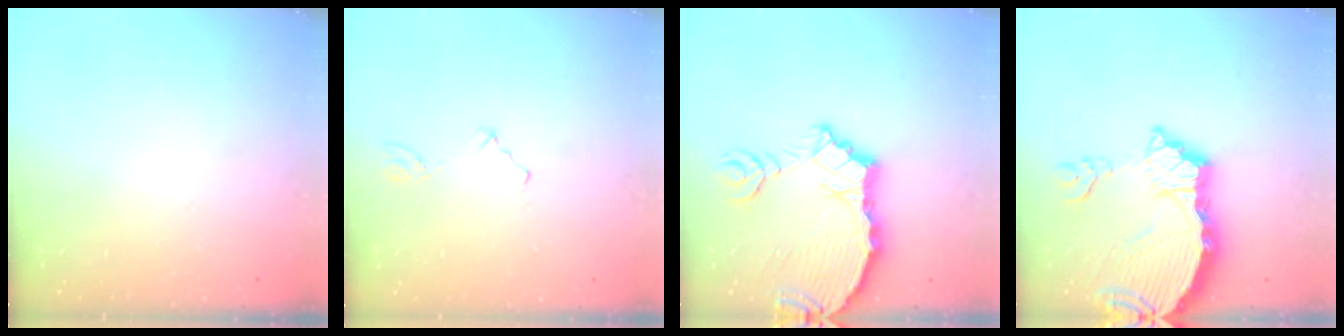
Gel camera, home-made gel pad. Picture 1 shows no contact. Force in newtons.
{"total": 1.8, "press": 1.5, "slide": 0.9}
{"total": 10.9, "press": 10.8, "slide": 1.6}
{"total": 9.8, "press": 9.7, "slide": 1.1}